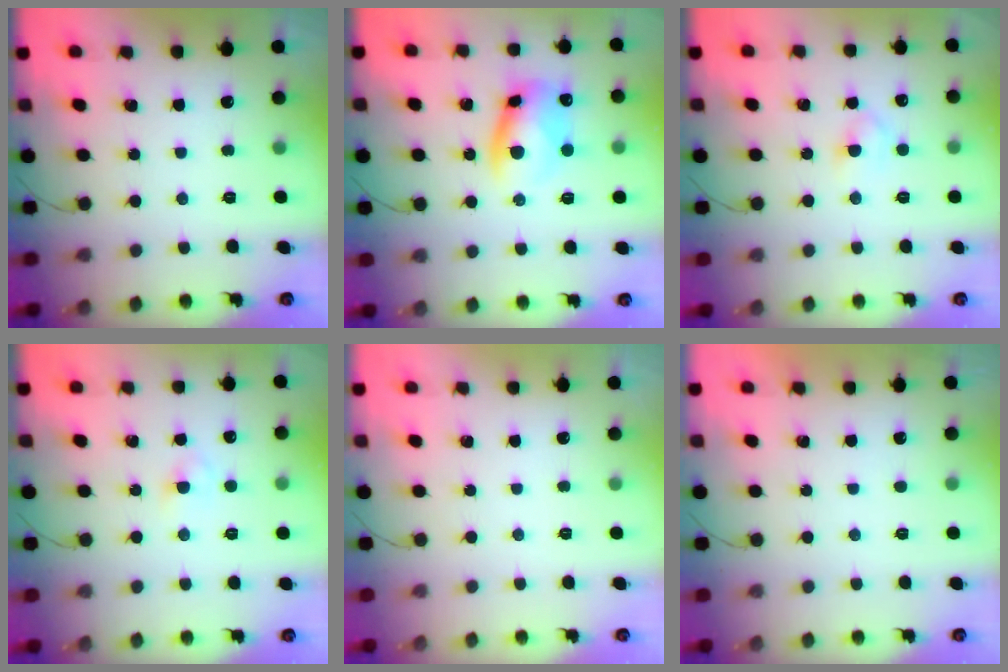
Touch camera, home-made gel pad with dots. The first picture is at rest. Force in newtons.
{"total": 9.4, "press": 9.3, "slide": 1.2}
{"total": 3.4, "press": 3.3, "slide": 1.1}
{"total": 2.6, "press": 2.4, "slide": 1.1}
{"total": 0.0}
{"total": 1.0, "press": 0.9, "slide": 0.2}